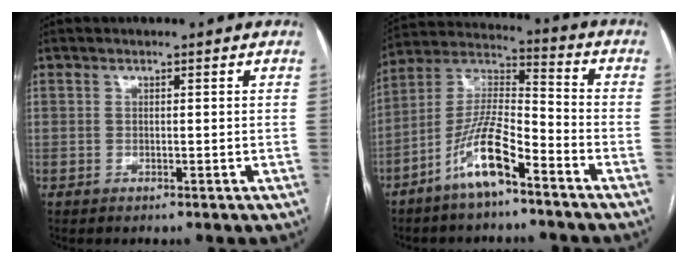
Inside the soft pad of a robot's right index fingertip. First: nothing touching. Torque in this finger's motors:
{"motor_torque": [0.45, -0.36, -0.10, -0.06]}